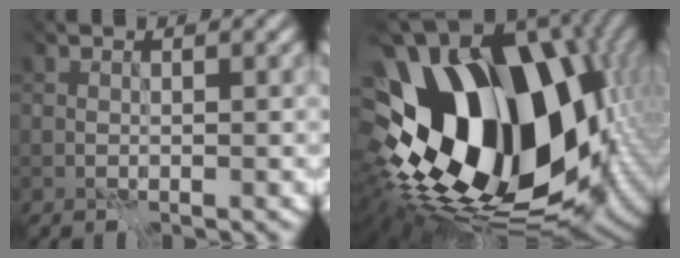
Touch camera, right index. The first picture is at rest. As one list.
[{"total": 18.1, "force": [-3.0, 11.3, 13.7], "torque": [-0.263, -0.019, -0.034]}]